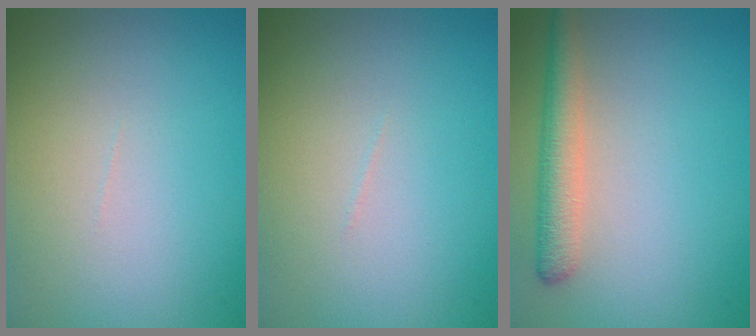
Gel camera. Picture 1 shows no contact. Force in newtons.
{"total": 0.0}
{"total": 3.3, "press": 3.3, "slide": 0.1}